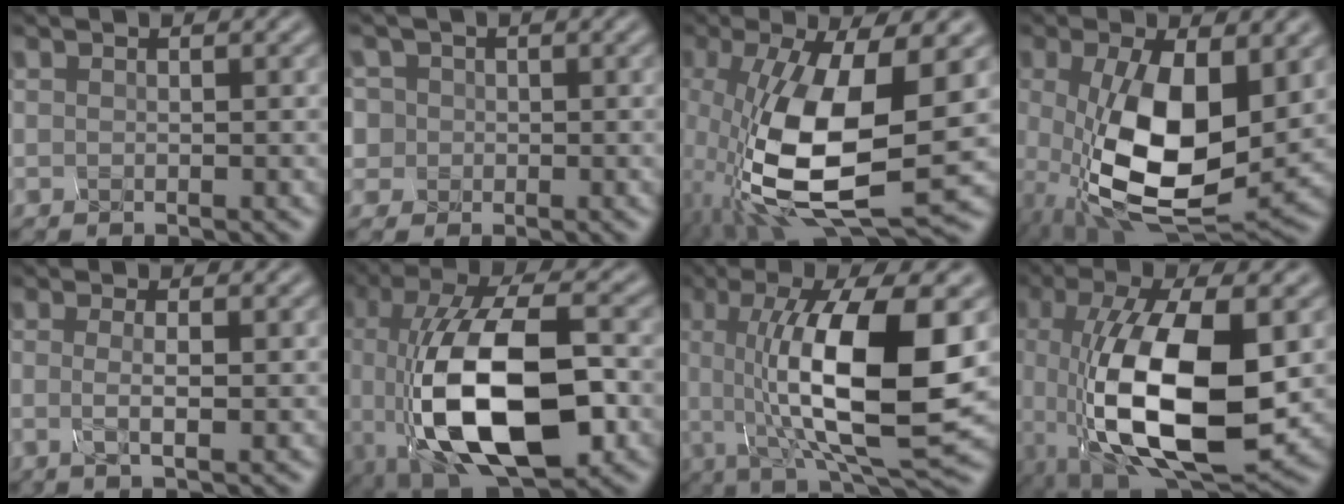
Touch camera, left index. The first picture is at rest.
{"total": 1.7, "force": [0.3, 1.6, -0.6], "torque": [0.006, 0.010, 0.002]}
{"total": 12.1, "force": [-1.1, 5.3, 10.9], "torque": [-0.235, -0.030, -0.004]}
{"total": 10.3, "force": [-0.8, 5.1, 9.0], "torque": [-0.189, -0.028, 0.008]}
{"total": 1.8, "force": [-0.2, 0.4, 1.7], "torque": [-0.040, -0.007, 0.005]}
{"total": 13.0, "force": [-2.8, 6.1, 11.2], "torque": [-0.219, -0.007, -0.045]}
{"total": 12.1, "force": [0.3, 3.7, 11.5], "torque": [-0.192, -0.008, 0.017]}
{"total": 12.4, "force": [-1.6, 5.4, 11.0], "torque": [-0.227, -0.015, -0.021]}